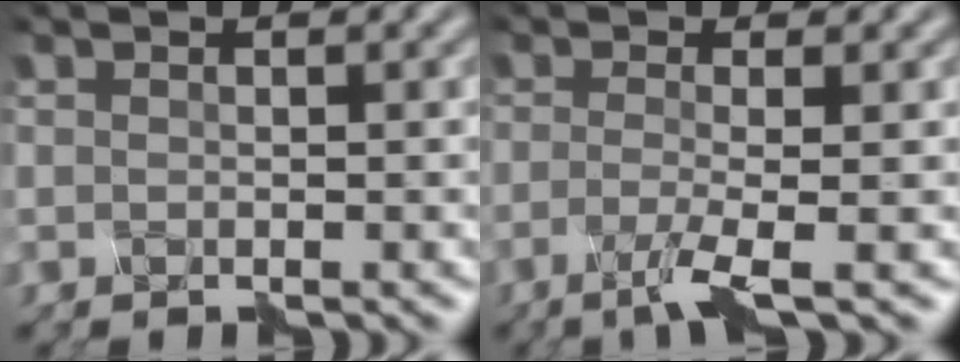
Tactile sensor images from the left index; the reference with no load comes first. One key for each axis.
{"total": 3.3, "fx": -1.6, "fy": 0.2, "fz": 2.9, "tx": -0.066, "ty": -0.002, "tz": -0.042}